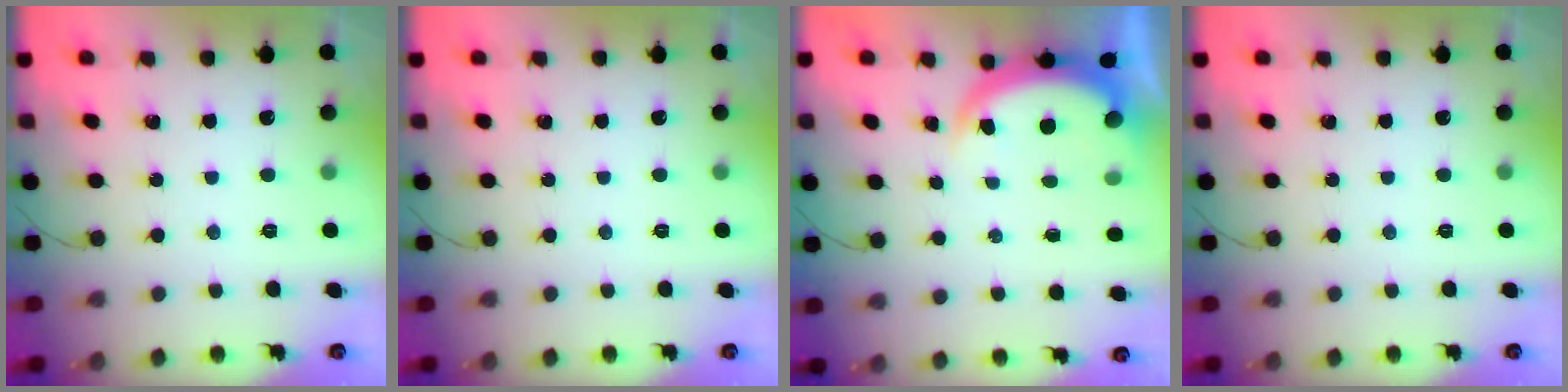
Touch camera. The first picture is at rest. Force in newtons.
{"total": 0.0}
{"total": 4.5, "press": 4.5, "slide": 0.3}
{"total": 0.0}